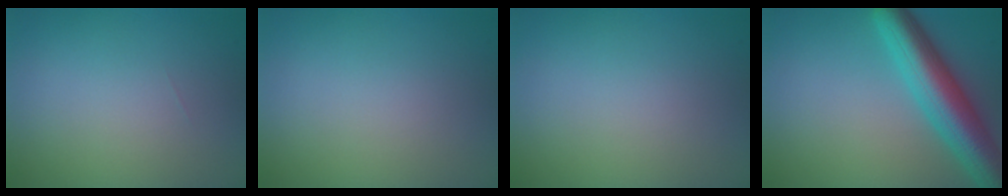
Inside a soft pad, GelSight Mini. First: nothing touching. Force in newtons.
{"total": 0.0}
{"total": 0.0}
{"total": 8.0, "press": 8.0, "slide": 0.4}